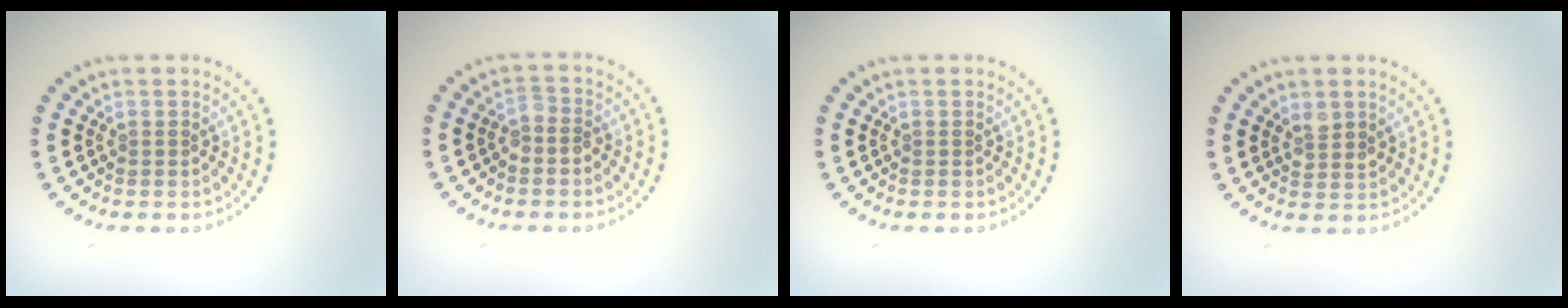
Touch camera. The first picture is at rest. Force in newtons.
{"total": 1.5, "press": 1.2, "slide": 0.8}
{"total": 0.0}
{"total": 1.6, "press": 1.5, "slide": 0.7}